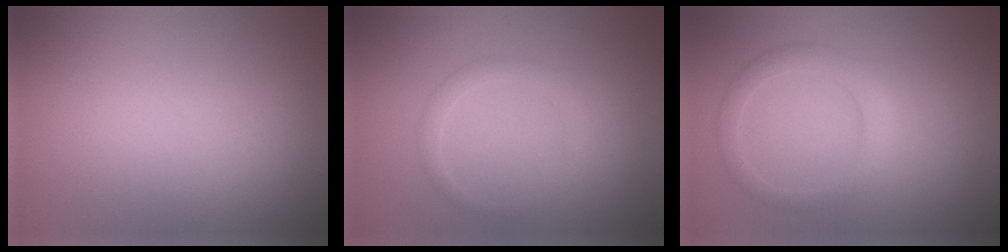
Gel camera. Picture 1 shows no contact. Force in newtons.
{"total": 1.6, "press": 1.6, "slide": 0.1}
{"total": 2.4, "press": 2.4, "slide": 0.1}